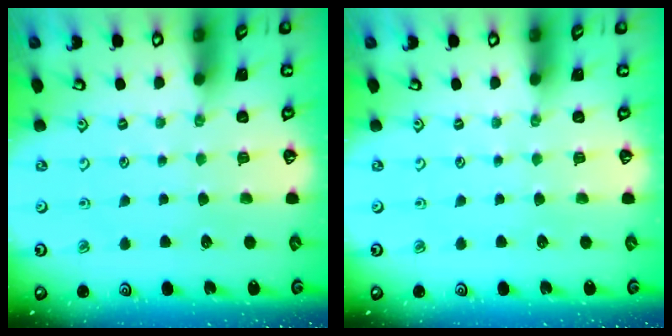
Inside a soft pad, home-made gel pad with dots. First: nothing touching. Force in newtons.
{"total": 0.0}